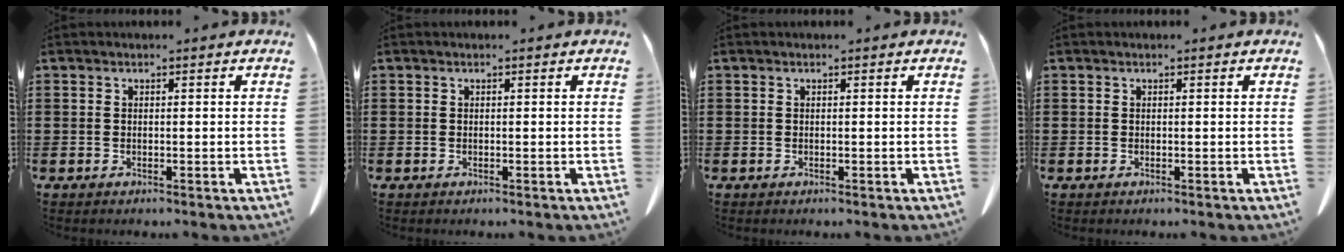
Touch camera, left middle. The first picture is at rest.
{"total": 0.0}
{"total": 0.0}
{"total": 0.0}